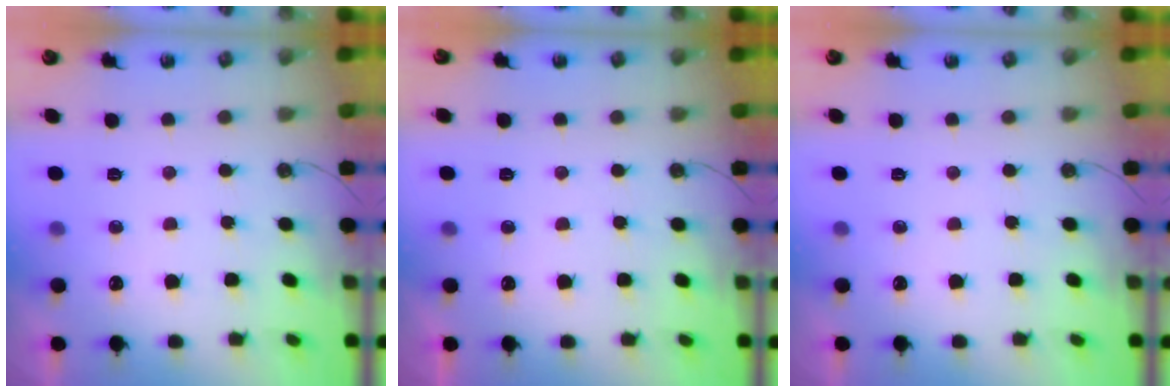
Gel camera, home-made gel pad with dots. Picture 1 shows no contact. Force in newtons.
{"total": 0.0}
{"total": 0.0}